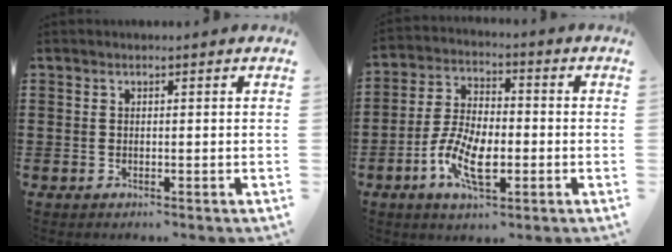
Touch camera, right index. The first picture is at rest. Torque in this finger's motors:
{"motor_torque": [2.14, 0.00, 0.37, 0.21]}